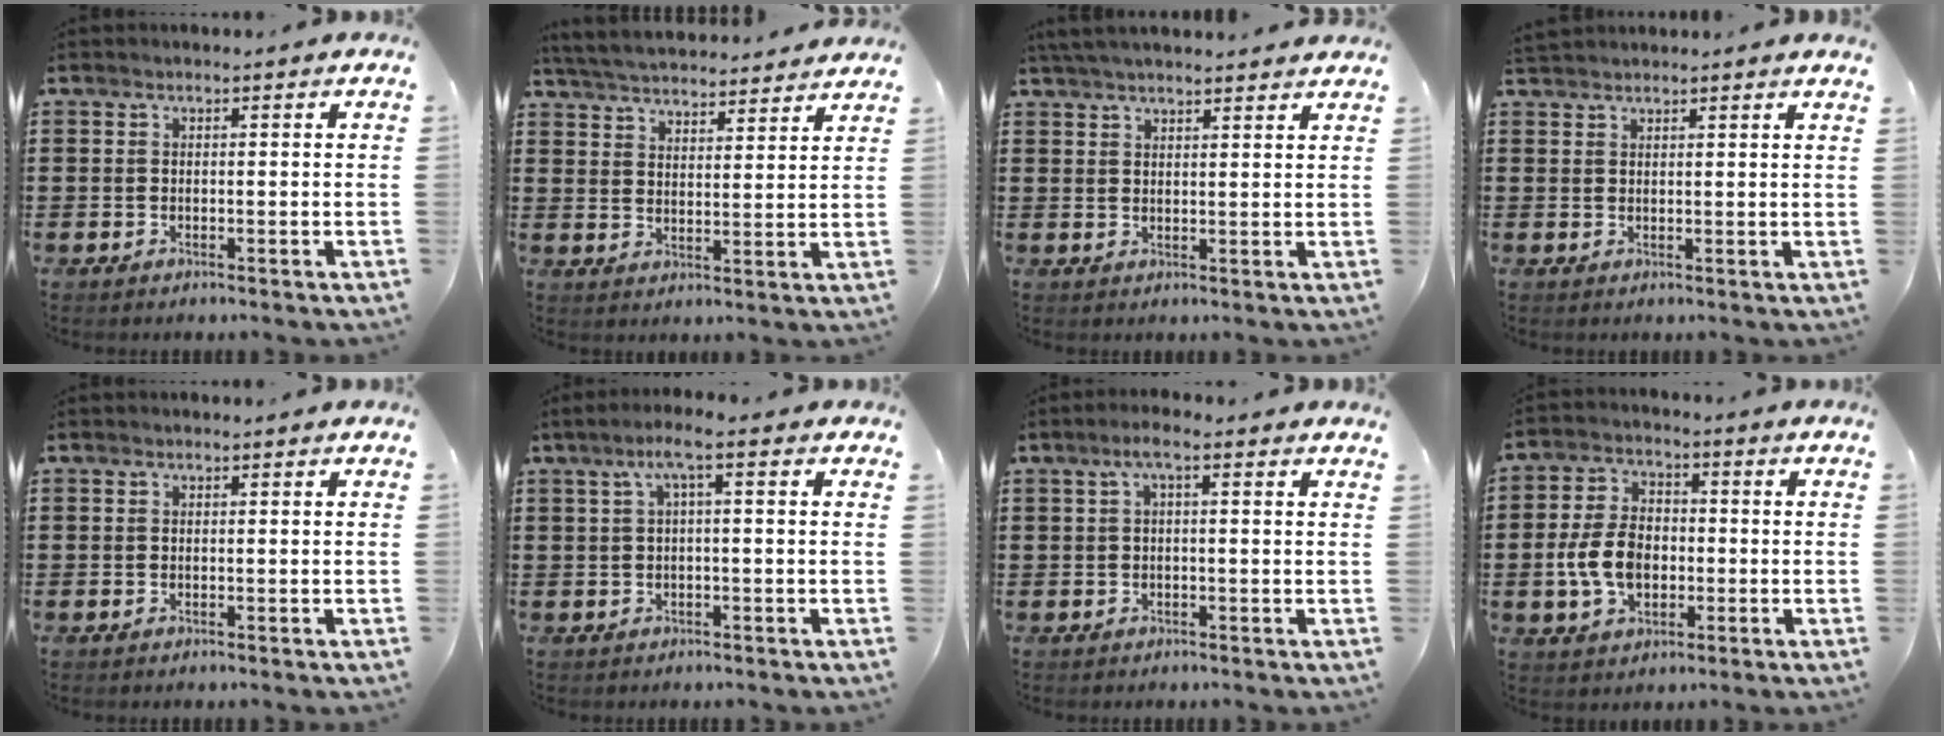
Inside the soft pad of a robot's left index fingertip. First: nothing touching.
{"total": 4.7, "force": [4.7, 0.0, 0.2], "torque": [-0.025, -0.028, 0.082]}
{"total": 3.1, "force": [3.1, -0.2, 0.6], "torque": [-0.020, -0.003, 0.058]}
{"total": 1.9, "force": [1.9, -0.3, 0.2], "torque": [-0.007, 0.001, 0.038]}
{"total": 0.0}
{"total": 3.5, "force": [0.4, 0.2, 3.5], "torque": [-0.069, 0.005, 0.002]}
{"total": 2.1, "force": [0.3, 0.1, 2.1], "torque": [-0.040, 0.002, 0.003]}
{"total": 7.7, "force": [-1.5, 5.2, 5.5], "torque": [-0.136, 0.004, -0.035]}